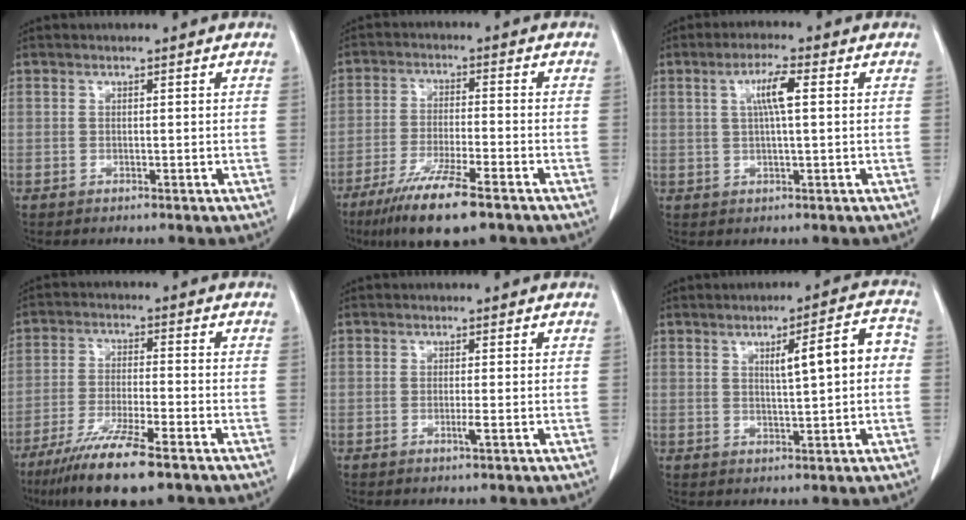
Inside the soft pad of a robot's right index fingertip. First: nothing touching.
{"total": 11.1, "force": [-7.5, 1.1, 8.2], "torque": [-0.146, -0.029, -0.124]}
{"total": 4.8, "force": [1.1, 0.3, 4.6], "torque": [-0.088, 0.005, 0.020]}
{"total": 11.8, "force": [-8.1, 1.0, 8.5], "torque": [-0.150, -0.031, -0.136]}
{"total": 1.2, "force": [-0.4, -0.2, 1.1], "torque": [-0.024, -0.004, -0.009]}
{"total": 7.4, "force": [0.8, 1.0, 7.3], "torque": [-0.103, 0.020, 0.013]}